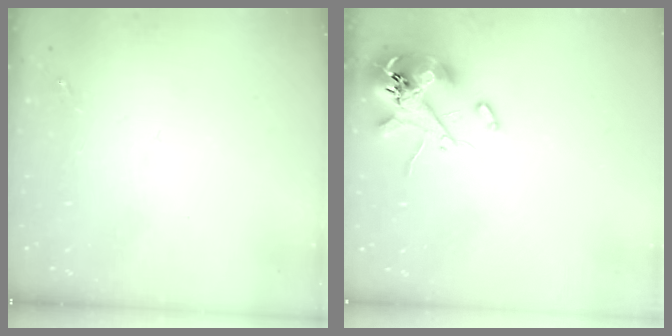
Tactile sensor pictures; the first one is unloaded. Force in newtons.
{"total": 11.8, "press": 11.6, "slide": 1.8}